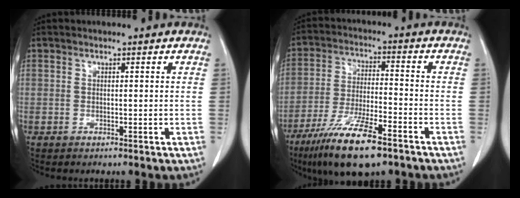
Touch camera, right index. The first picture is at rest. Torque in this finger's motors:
{"motor_torque": [1.08, -1.06, 0.49, 0.21]}